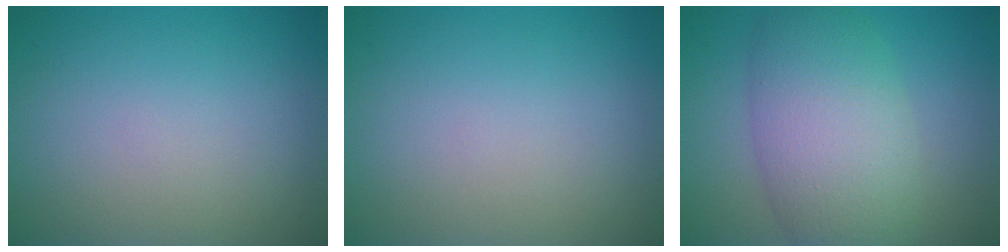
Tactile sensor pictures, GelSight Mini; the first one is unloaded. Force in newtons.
{"total": 0.0}
{"total": 8.1, "press": 8.1, "slide": 0.3}